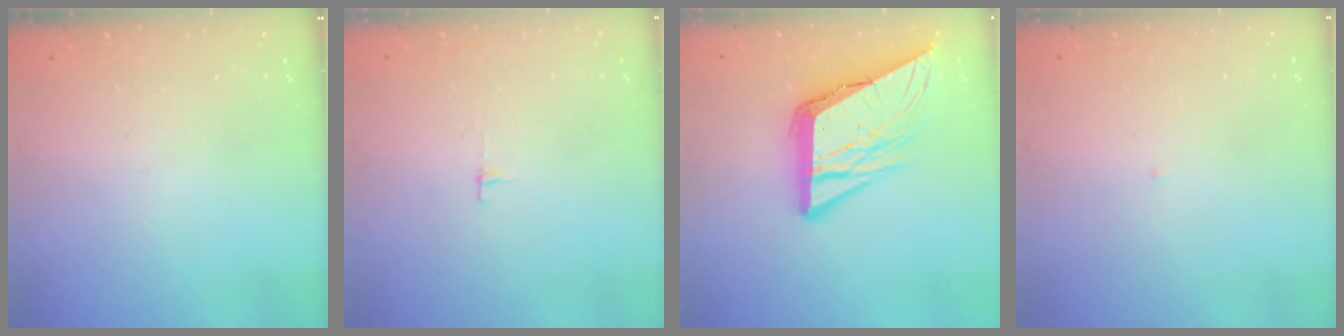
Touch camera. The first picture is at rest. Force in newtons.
{"total": 3.3, "press": 3.3, "slide": 0.4}
{"total": 12.9, "press": 12.7, "slide": 2.0}
{"total": 2.0, "press": 2.0, "slide": 0.2}